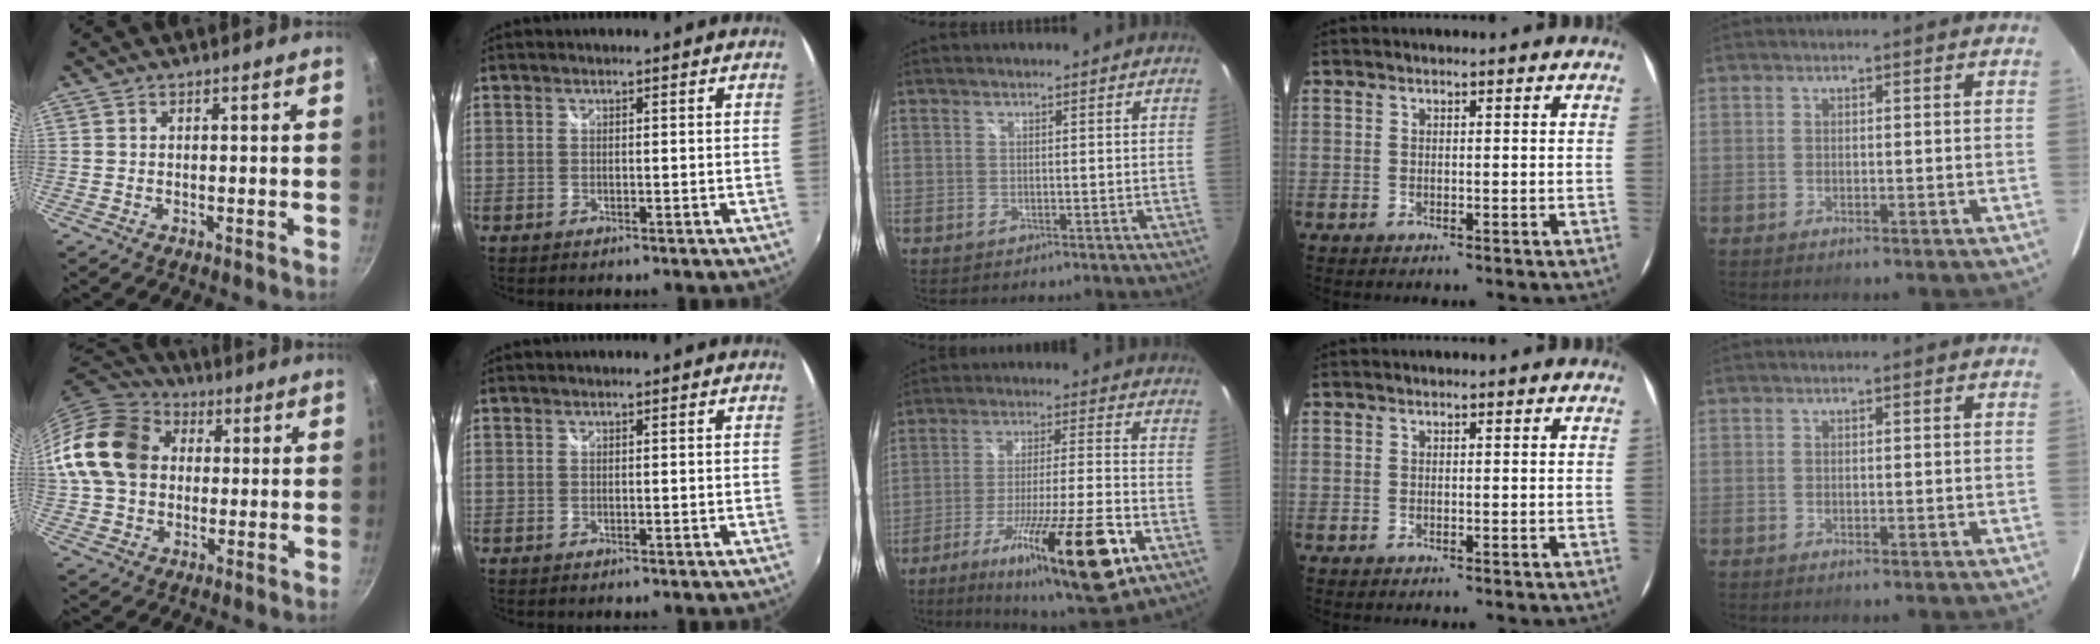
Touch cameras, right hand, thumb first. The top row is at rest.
{"thumb": {"total": 16.2, "force": [2.5, 13.0, 9.4], "torque": [-0.152, 0.028, 0.032]}, "middle": {"total": 21.9, "force": [-11.5, 3.0, 18.4], "torque": [-0.322, -0.043, -0.184]}}